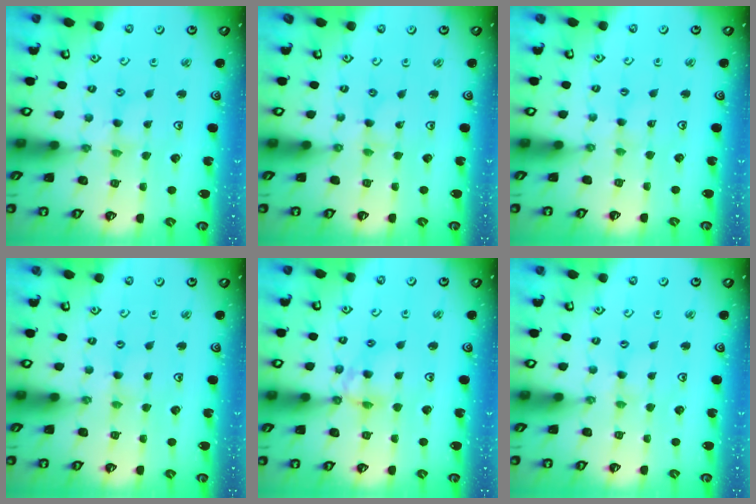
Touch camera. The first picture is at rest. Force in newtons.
{"total": 0.0}
{"total": 0.0}
{"total": 0.0}
{"total": 9.0, "press": 9.0, "slide": 0.8}
{"total": 0.8, "press": 0.8, "slide": 0.2}